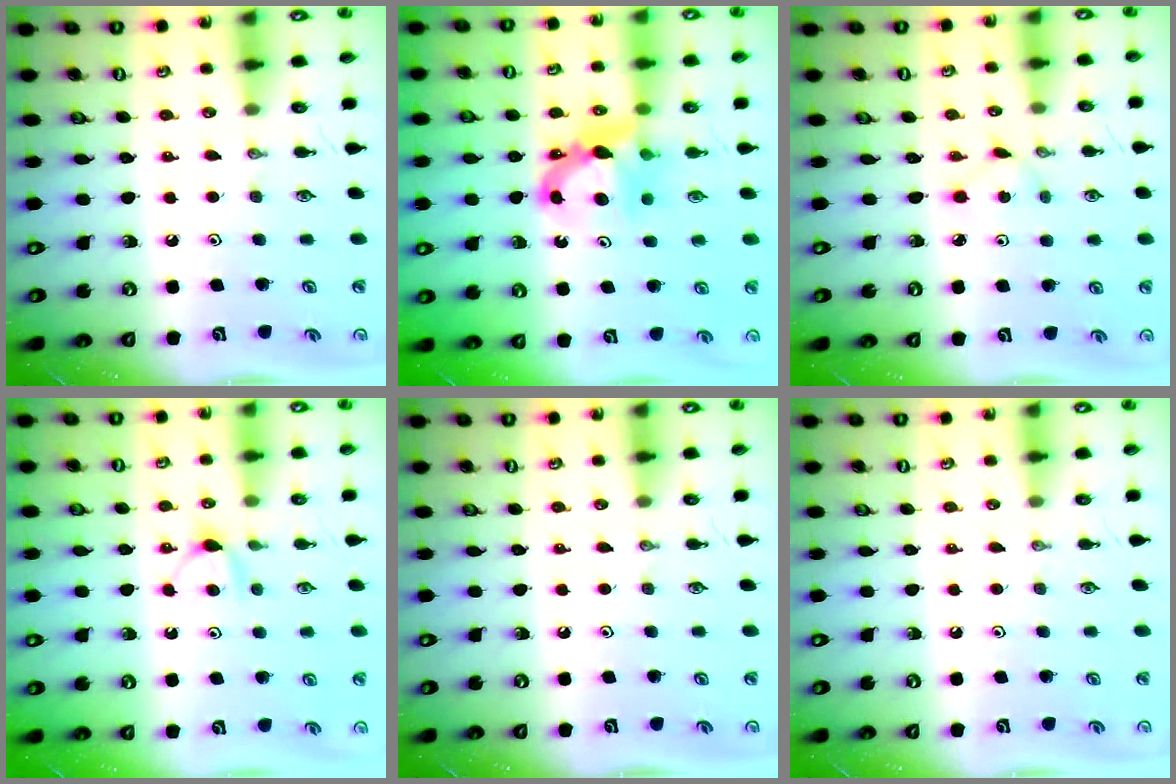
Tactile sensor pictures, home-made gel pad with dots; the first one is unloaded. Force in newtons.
{"total": 7.8, "press": 7.8, "slide": 0.4}
{"total": 1.6, "press": 1.6, "slide": 0.2}
{"total": 4.5, "press": 4.5, "slide": 0.5}
{"total": 0.0}
{"total": 0.0}